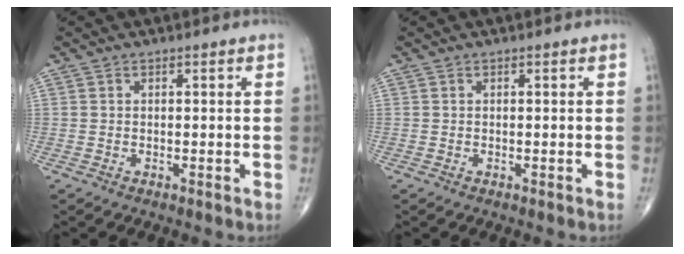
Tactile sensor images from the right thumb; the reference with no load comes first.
{"total": 0.0}